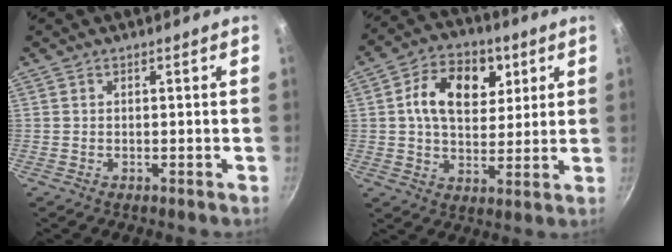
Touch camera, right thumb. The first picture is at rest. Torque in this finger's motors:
{"motor_torque": [0.14, 0.24, 0.74, -0.72, 0.29]}